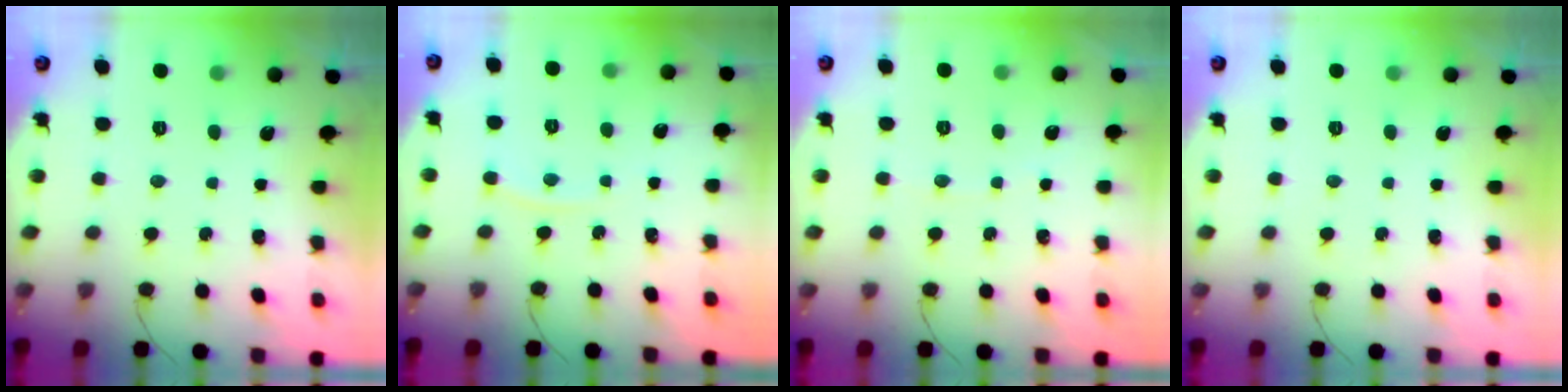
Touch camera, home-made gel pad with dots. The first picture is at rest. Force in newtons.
{"total": 3.9, "press": 3.9, "slide": 0.6}
{"total": 2.6, "press": 2.6, "slide": 0.3}
{"total": 0.0}